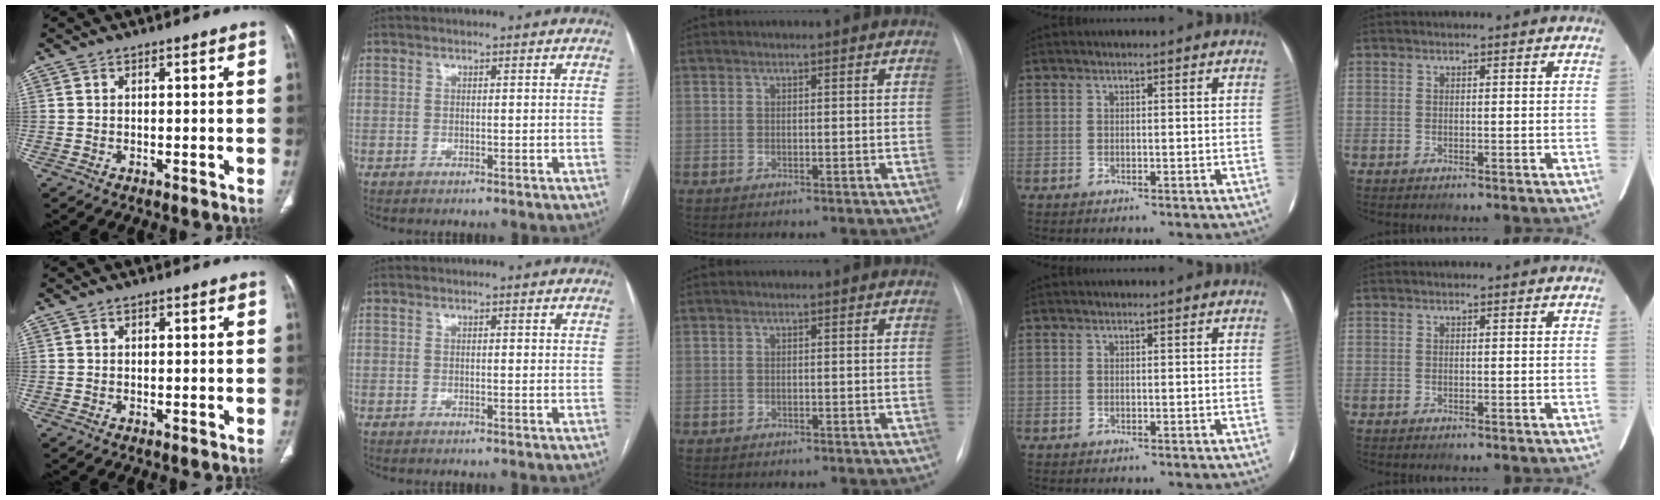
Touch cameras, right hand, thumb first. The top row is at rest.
{"thumb": {"total": 0.7, "force": [0.2, 0.5, 0.3], "torque": [-0.001, 0.001, 0.002]}, "index": {"total": 0.7, "force": [0.3, 0.3, 0.5], "torque": [-0.012, 0.000, 0.003]}}